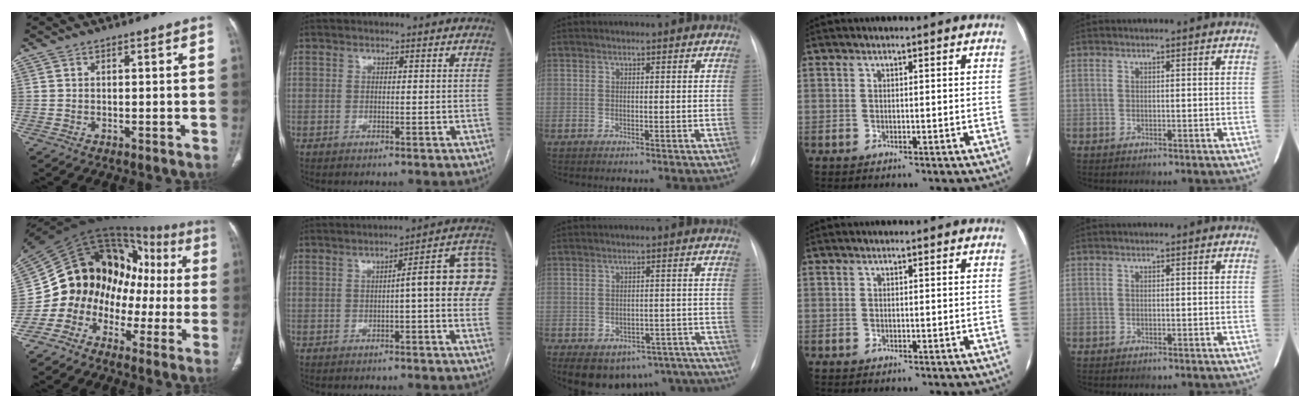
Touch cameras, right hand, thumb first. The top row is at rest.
{"thumb": {"total": 17.9, "force": [-4.3, 14.5, 9.5], "torque": [-0.109, 0.107, -0.078]}, "index": {"total": 12.2, "force": [1.0, 1.5, 12.1], "torque": [-0.150, 0.032, 0.004]}, "middle": {"total": 17.5, "force": [-13.0, 10.1, 5.8], "torque": [-0.090, 0.024, -0.137]}}